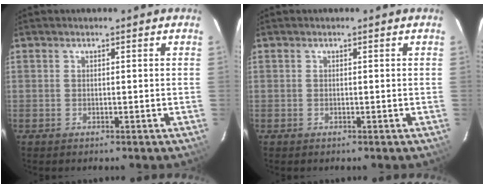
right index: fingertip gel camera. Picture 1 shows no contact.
{"total": 0.0}